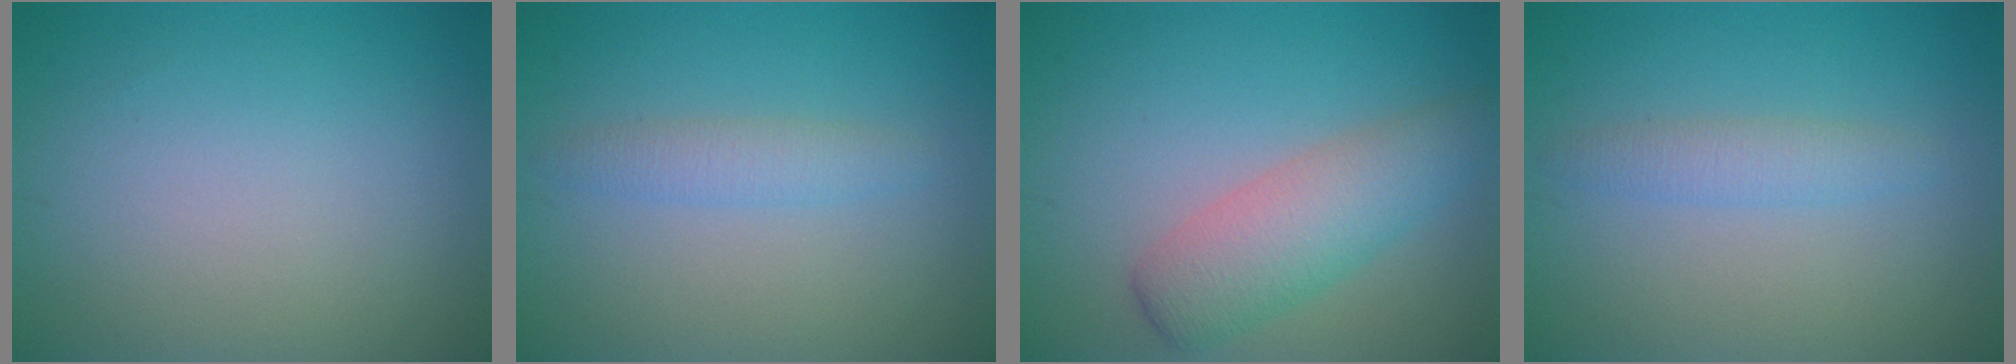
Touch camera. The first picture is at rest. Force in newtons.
{"total": 1.8, "press": 1.8, "slide": 0.2}
{"total": 4.6, "press": 4.6, "slide": 0.1}
{"total": 1.8, "press": 1.8, "slide": 0.2}